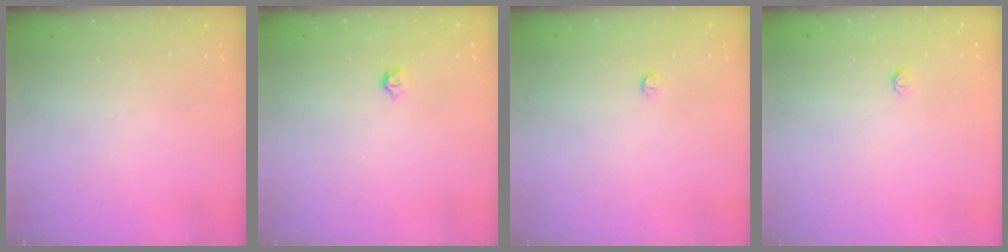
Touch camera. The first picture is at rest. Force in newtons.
{"total": 3.2, "press": 3.1, "slide": 0.7}
{"total": 3.2, "press": 3.2, "slide": 0.6}
{"total": 3.0, "press": 2.9, "slide": 0.4}